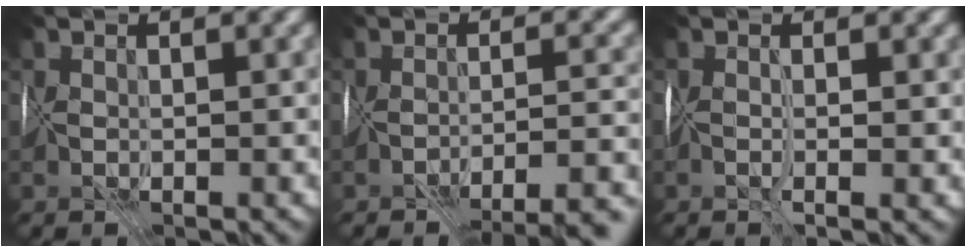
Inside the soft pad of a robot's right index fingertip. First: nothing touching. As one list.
[{"total": 8.7, "force": [-7.5, 1.9, 4.0], "torque": [-0.032, -0.001, -0.068]}, {"total": 1.6, "force": [-0.2, 0.1, 1.5], "torque": [-0.028, -0.005, -0.004]}]